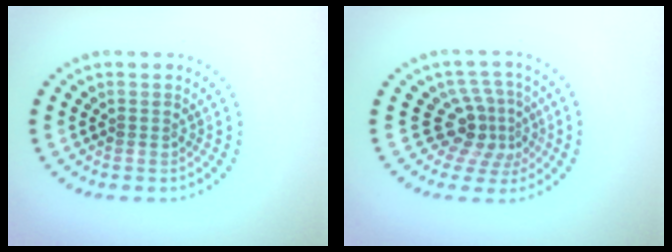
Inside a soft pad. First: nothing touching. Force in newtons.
{"total": 3.8, "press": 2.6, "slide": 2.7}